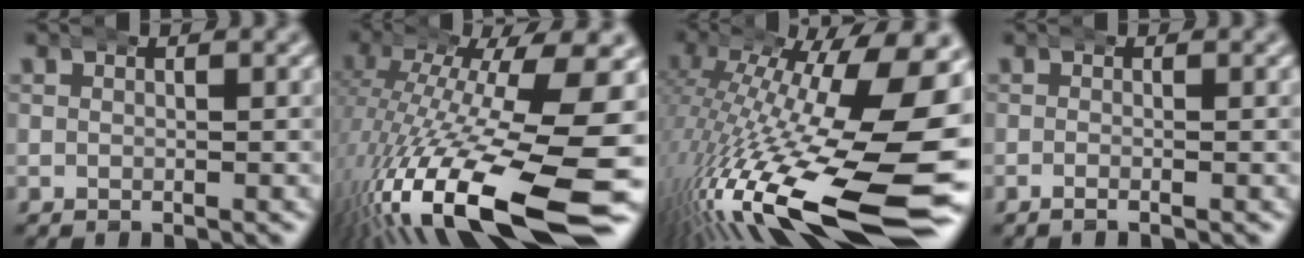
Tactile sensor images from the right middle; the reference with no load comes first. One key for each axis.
{"total": 15.8, "fx": -5.6, "fy": 5.9, "fz": 13.5, "tx": -0.225, "ty": -0.035, "tz": -0.060}
{"total": 18.4, "fx": -6.0, "fy": 7.0, "fz": 15.9, "tx": -0.258, "ty": -0.044, "tz": -0.057}
{"total": 0.7, "fx": -0.5, "fy": -0.1, "fz": 0.5, "tx": -0.009, "ty": 0.004, "tz": -0.014}